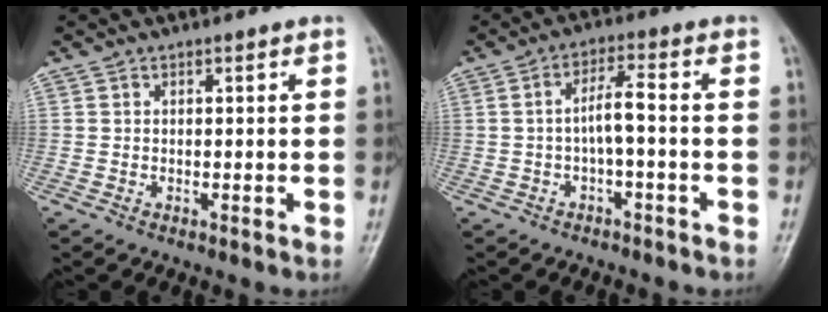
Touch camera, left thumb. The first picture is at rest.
{"total": 4.3, "force": [-0.9, 0.8, 4.1], "torque": [-0.078, 0.026, -0.017]}